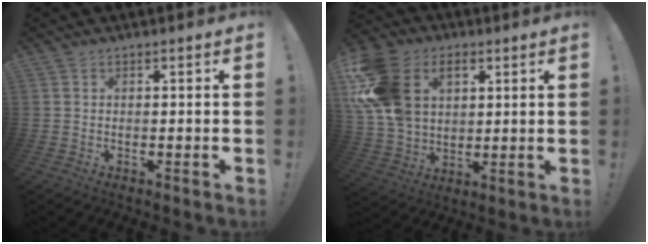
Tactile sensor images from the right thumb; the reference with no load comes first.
{"total": 19.2, "force": [6.4, 13.9, 11.5], "torque": [-0.215, -0.023, 0.121]}